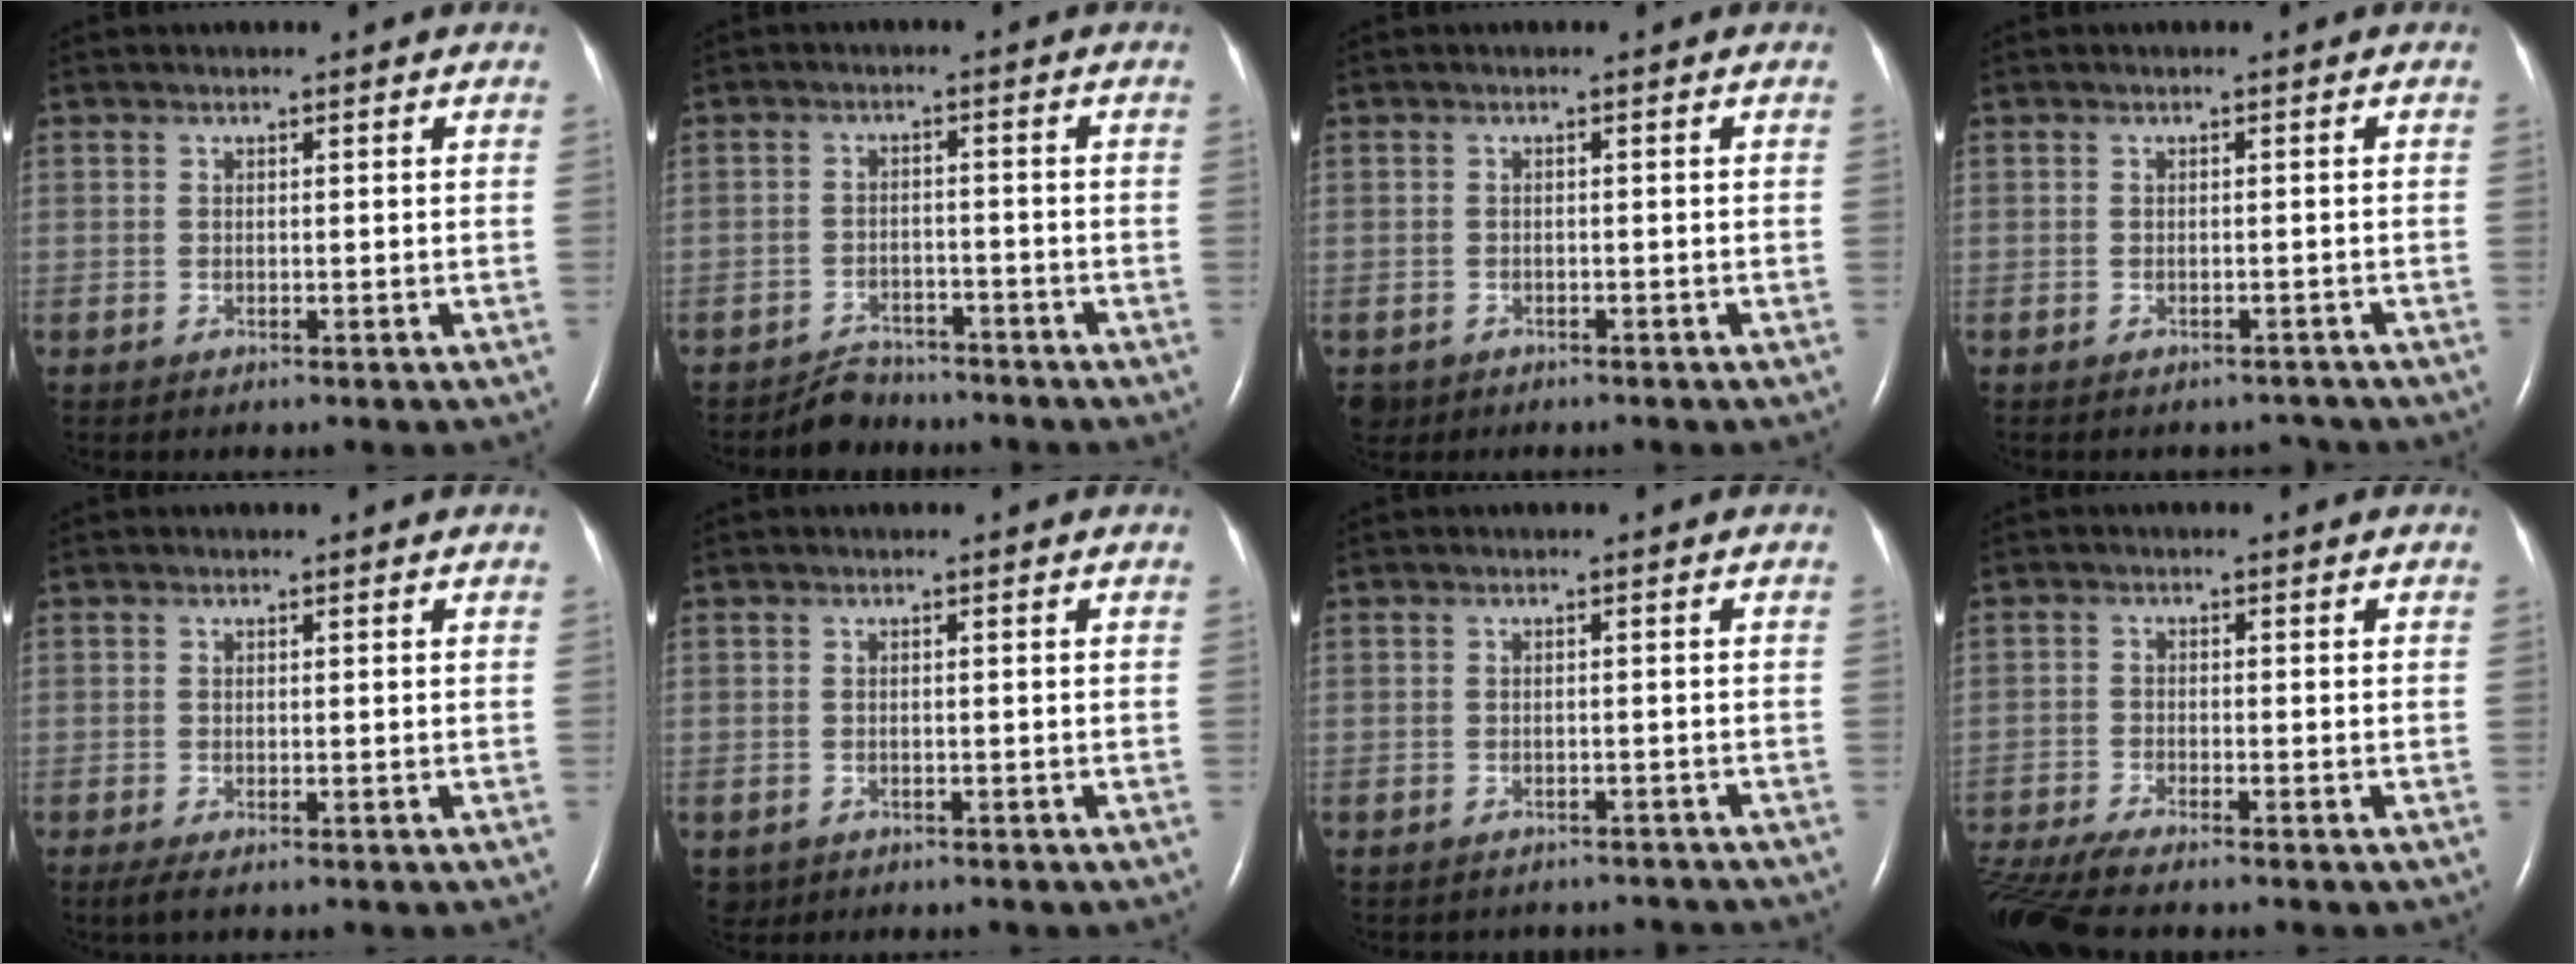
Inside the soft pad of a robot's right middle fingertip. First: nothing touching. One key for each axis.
{"total": 3.6, "fx": -3.3, "fy": 1.3, "fz": -0.6, "tx": 0.002, "ty": -0.002, "tz": -0.053}
{"total": 2.9, "fx": -2.1, "fy": 2.0, "fz": 0.3, "tx": -0.008, "ty": 0.001, "tz": -0.035}
{"total": 3.2, "fx": -2.9, "fy": 1.3, "fz": 0.2, "tx": 0.006, "ty": 0.004, "tz": -0.036}
{"total": 1.3, "fx": -0.8, "fy": 0.2, "fz": 1.0, "tx": -0.027, "ty": -0.007, "tz": -0.017}
{"total": 1.8, "fx": -1.1, "fy": 1.4, "fz": 0.3, "tx": -0.011, "ty": 0.001, "tz": -0.014}
{"total": 5.3, "fx": -5.0, "fy": 1.7, "fz": 0.3, "tx": -0.001, "ty": 0.003, "tz": -0.052}
{"total": 7.4, "fx": -6.7, "fy": -0.7, "fz": 3.0, "tx": -0.058, "ty": -0.024, "tz": -0.121}